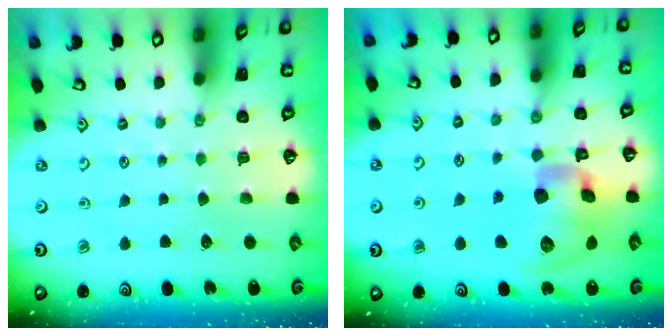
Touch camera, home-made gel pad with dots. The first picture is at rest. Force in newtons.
{"total": 16.8, "press": 16.7, "slide": 2.3}